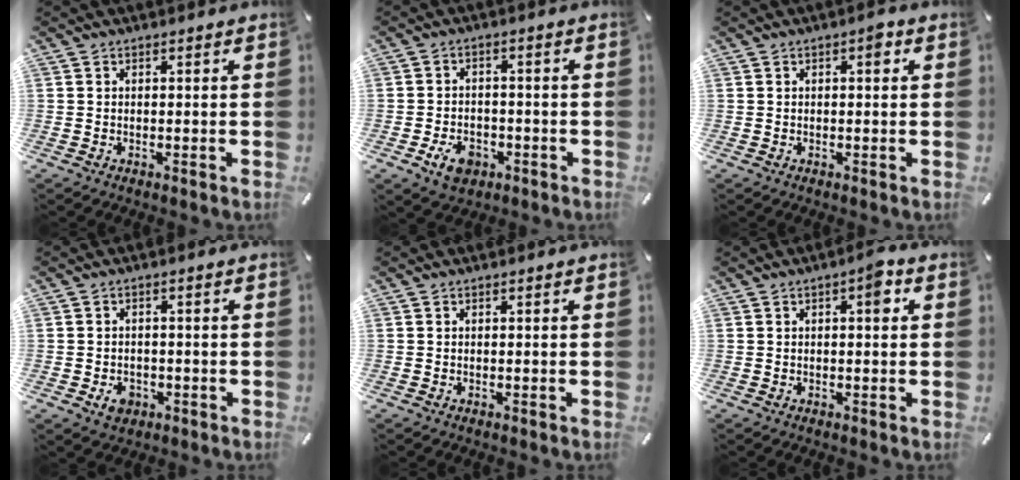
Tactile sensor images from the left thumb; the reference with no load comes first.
{"total": 6.0, "force": [-2.8, 4.3, 3.2], "torque": [-0.069, 0.012, -0.051]}
{"total": 2.5, "force": [0.6, 1.1, 2.2], "torque": [-0.022, 0.001, 0.002]}
{"total": 3.8, "force": [-1.4, 3.0, 1.9], "torque": [-0.030, 0.002, -0.028]}
{"total": 0.0}
{"total": 4.3, "force": [1.0, 1.6, 3.8], "torque": [-0.046, -0.001, 0.007]}